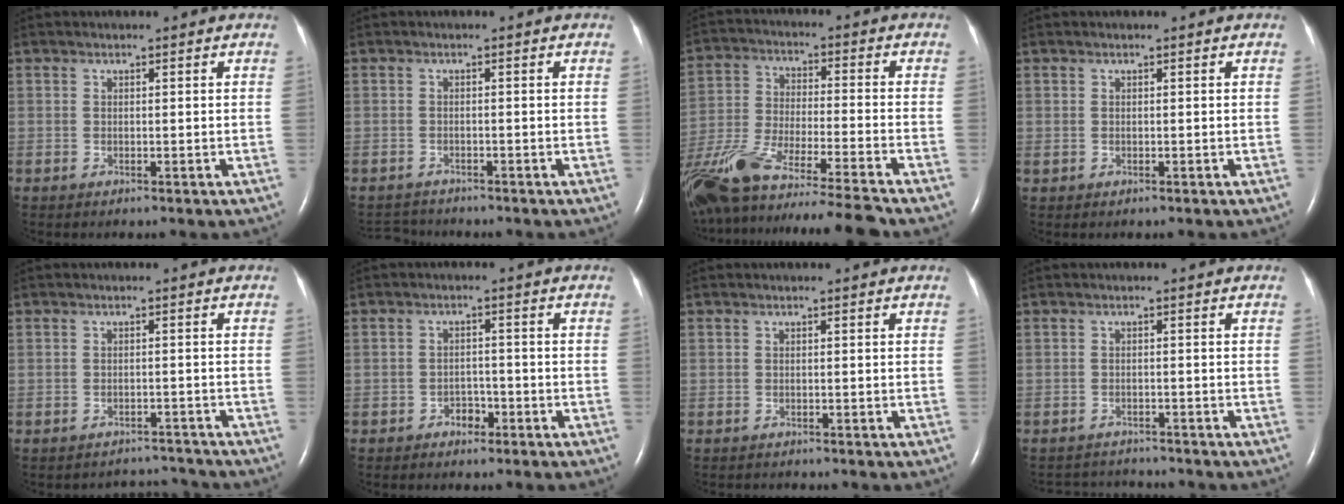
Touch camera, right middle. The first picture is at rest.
{"total": 2.5, "force": [-2.5, 0.4, -0.4], "torque": [0.002, -0.013, -0.041]}
{"total": 22.9, "force": [-19.7, -0.8, 11.7], "torque": [-0.225, -0.057, -0.336]}
{"total": 0.0}
{"total": 3.9, "force": [-3.6, 0.3, -1.4], "torque": [0.018, 0.009, -0.048]}
{"total": 2.3, "force": [-1.5, 1.5, 0.9], "torque": [-0.011, 0.007, -0.025]}
{"total": 0.8, "force": [-0.8, 0.1, 0.1], "torque": [-0.004, -0.002, -0.011]}
{"total": 4.6, "force": [-4.6, 0.3, -0.2], "torque": [0.001, 0.002, -0.068]}